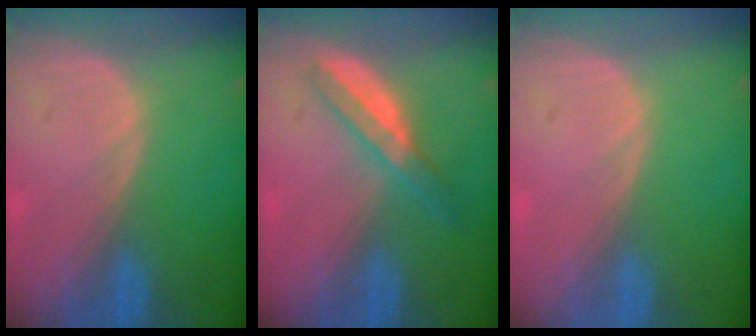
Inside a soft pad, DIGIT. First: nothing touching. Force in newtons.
{"total": 5.5, "press": 4.9, "slide": 2.5}
{"total": 0.0}